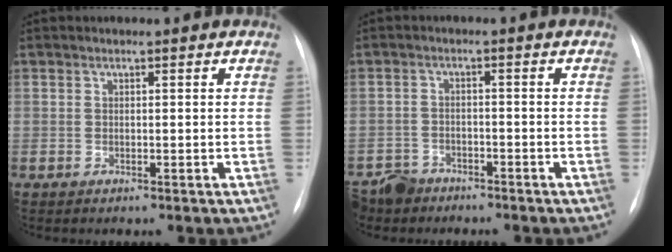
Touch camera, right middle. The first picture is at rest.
{"total": 5.4, "force": [-4.5, 2.8, 0.4], "torque": [-0.010, -0.006, -0.083]}